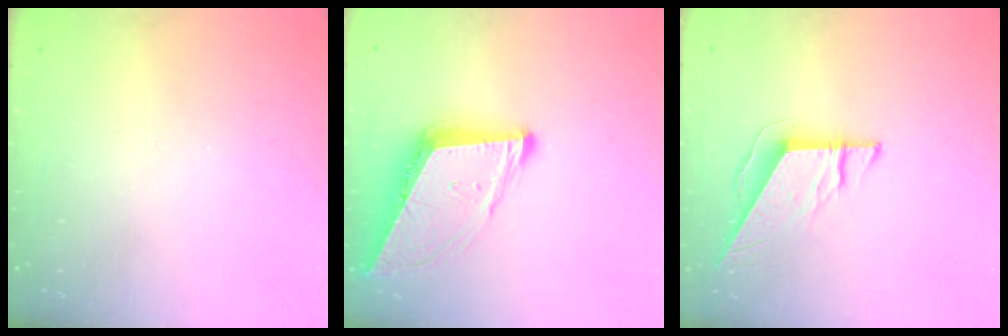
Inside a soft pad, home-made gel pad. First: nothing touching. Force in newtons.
{"total": 10.9, "press": 10.3, "slide": 3.6}
{"total": 9.2, "press": 9.2, "slide": 0.4}